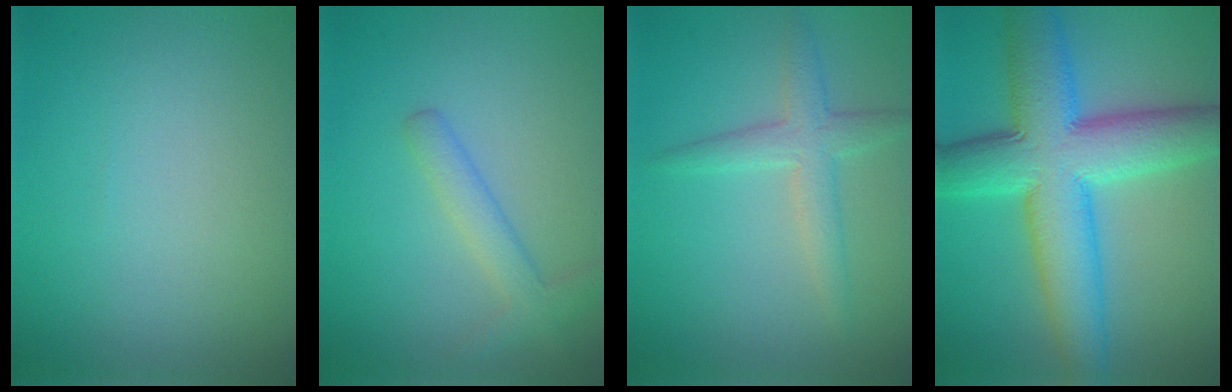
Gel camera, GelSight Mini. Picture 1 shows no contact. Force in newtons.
{"total": 2.5, "press": 2.5, "slide": 0.2}
{"total": 2.8, "press": 2.8, "slide": 0.0}
{"total": 10.7, "press": 10.7, "slide": 0.2}